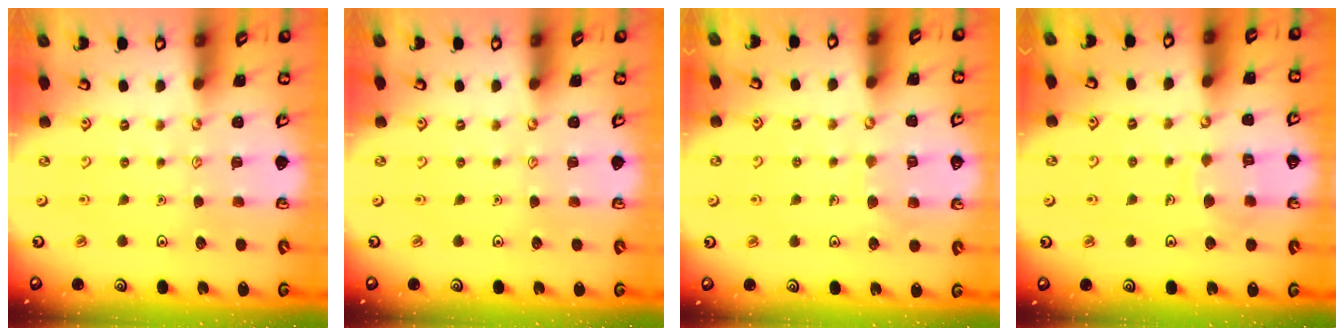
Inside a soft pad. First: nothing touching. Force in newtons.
{"total": 0.0}
{"total": 6.4, "press": 6.4, "slide": 0.4}
{"total": 7.7, "press": 7.7, "slide": 0.8}